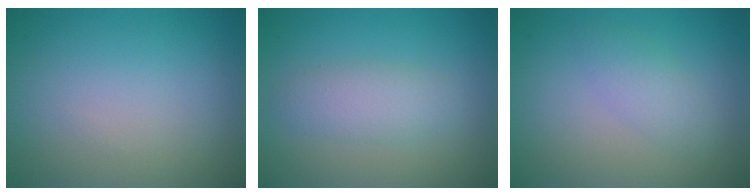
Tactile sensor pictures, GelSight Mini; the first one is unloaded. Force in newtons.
{"total": 2.7, "press": 2.7, "slide": 0.1}
{"total": 2.0, "press": 2.0, "slide": 0.1}